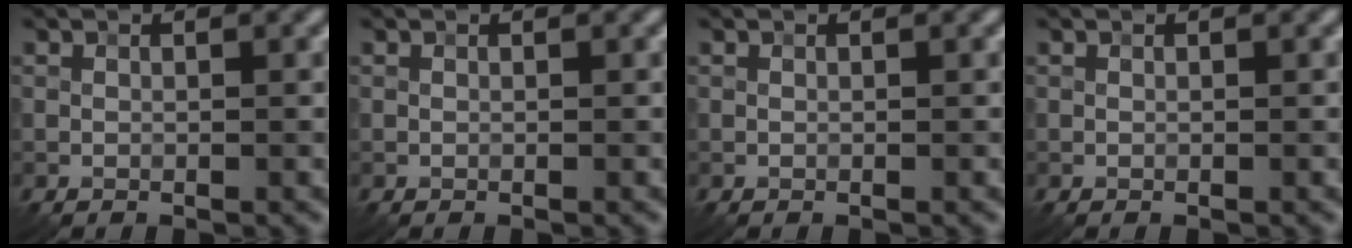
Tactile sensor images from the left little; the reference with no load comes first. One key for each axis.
{"total": 0.0}
{"total": 0.0}
{"total": 0.0}